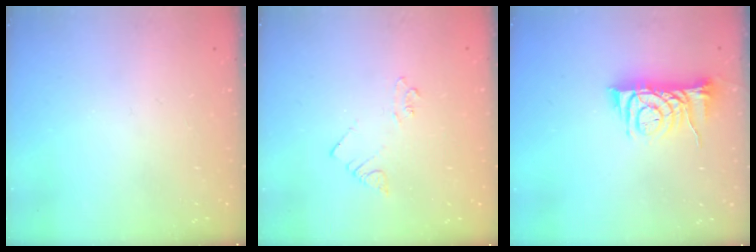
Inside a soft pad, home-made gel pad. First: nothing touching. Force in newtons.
{"total": 3.6, "press": 3.6, "slide": 0.6}
{"total": 8.0, "press": 8.0, "slide": 0.1}